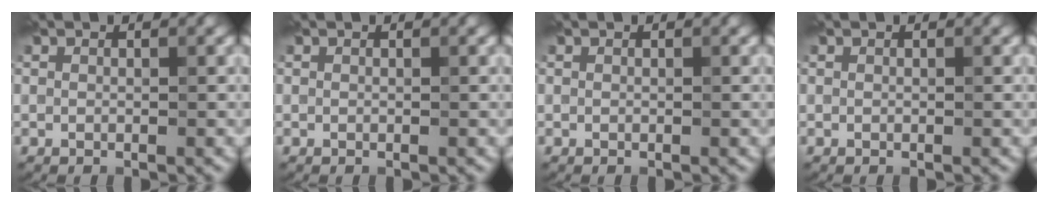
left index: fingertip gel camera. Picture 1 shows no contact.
{"total": 0.0}
{"total": 0.0}
{"total": 0.0}